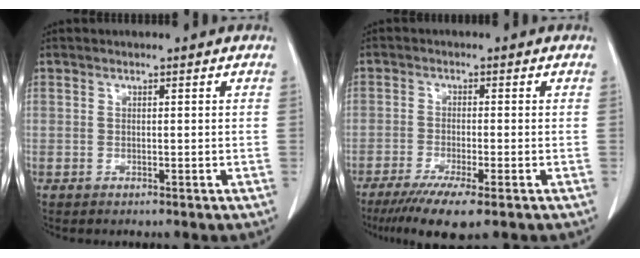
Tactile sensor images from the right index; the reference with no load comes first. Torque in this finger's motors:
{"motor_torque": [0.28, -0.16, 0.19, 0.03]}